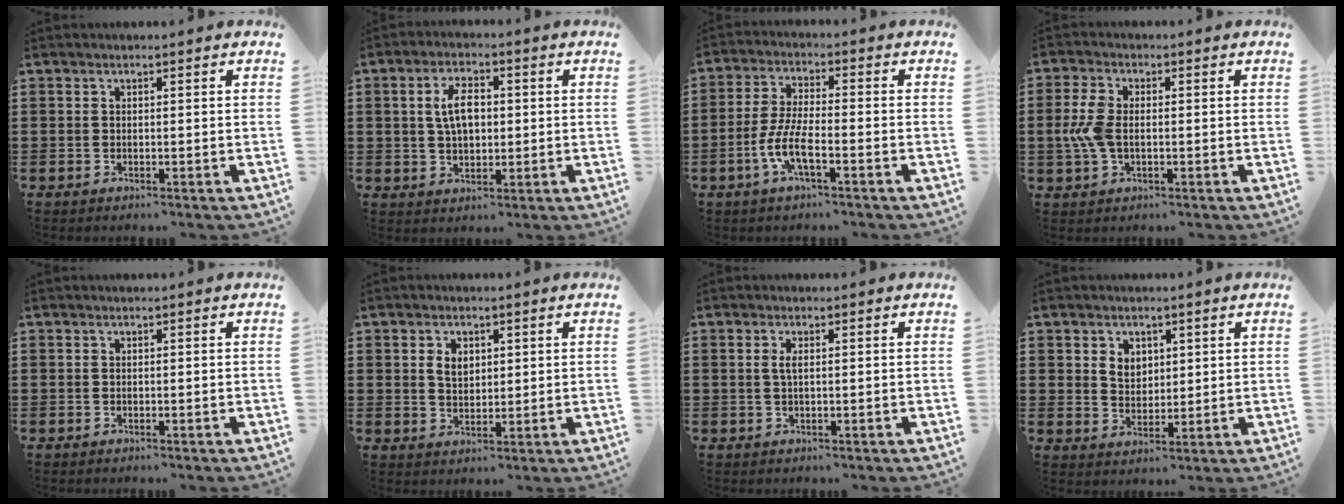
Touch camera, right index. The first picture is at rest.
{"total": 5.7, "force": [0.6, 3.0, 4.8], "torque": [-0.090, 0.011, 0.007]}
{"total": 6.3, "force": [-2.9, 1.3, 5.4], "torque": [-0.132, -0.013, -0.062]}
{"total": 5.3, "force": [-0.3, 3.0, 4.3], "torque": [-0.118, -0.005, -0.015]}
{"total": 0.0}
{"total": 3.0, "force": [1.0, 2.1, 2.0], "torque": [-0.046, 0.009, 0.018]}
{"total": 1.6, "force": [0.3, 0.4, 1.5], "torque": [-0.030, 0.003, 0.003]}
{"total": 3.5, "force": [1.7, 2.7, 1.3], "torque": [-0.035, 0.012, 0.030]}